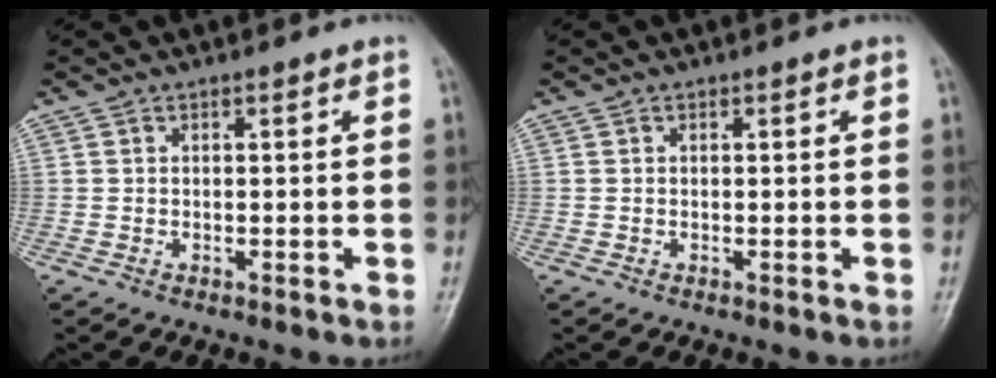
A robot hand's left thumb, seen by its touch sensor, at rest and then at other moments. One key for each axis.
{"total": 0.0}